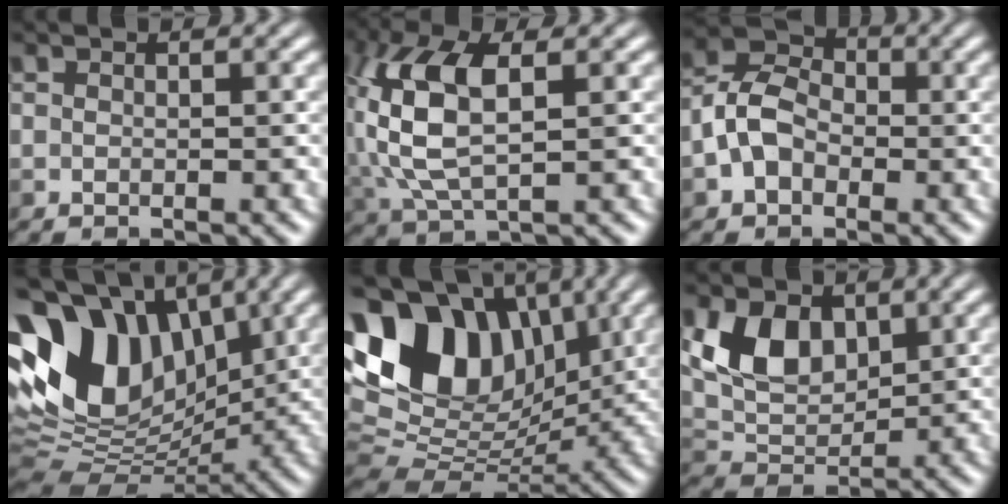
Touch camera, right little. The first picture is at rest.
{"total": 9.7, "force": [-0.1, 5.0, 8.3], "torque": [-0.190, 0.008, -0.008]}
{"total": 4.8, "force": [-2.1, 3.2, 2.8], "torque": [-0.055, 0.014, -0.049]}
{"total": 13.5, "force": [3.5, 9.1, 9.4], "torque": [-0.198, 0.030, 0.053]}
{"total": 13.9, "force": [5.1, 9.1, 9.2], "torque": [-0.177, 0.039, 0.086]}
{"total": 5.4, "force": [1.3, 3.7, 3.6], "torque": [-0.068, -0.011, 0.020]}